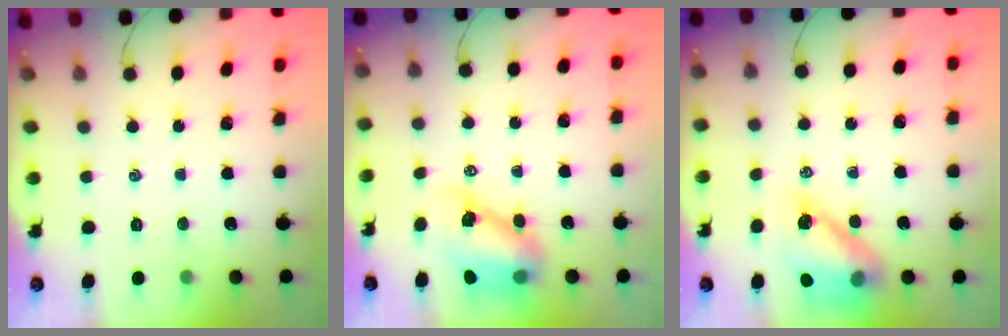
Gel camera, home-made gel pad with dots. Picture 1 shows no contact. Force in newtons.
{"total": 9.3, "press": 9.1, "slide": 2.3}
{"total": 13.2, "press": 12.7, "slide": 3.7}